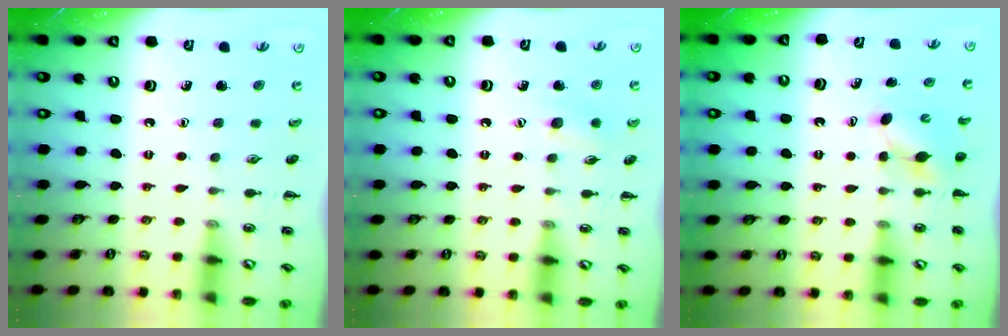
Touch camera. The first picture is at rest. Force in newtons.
{"total": 6.8, "press": 6.6, "slide": 1.6}
{"total": 4.1, "press": 3.9, "slide": 1.2}